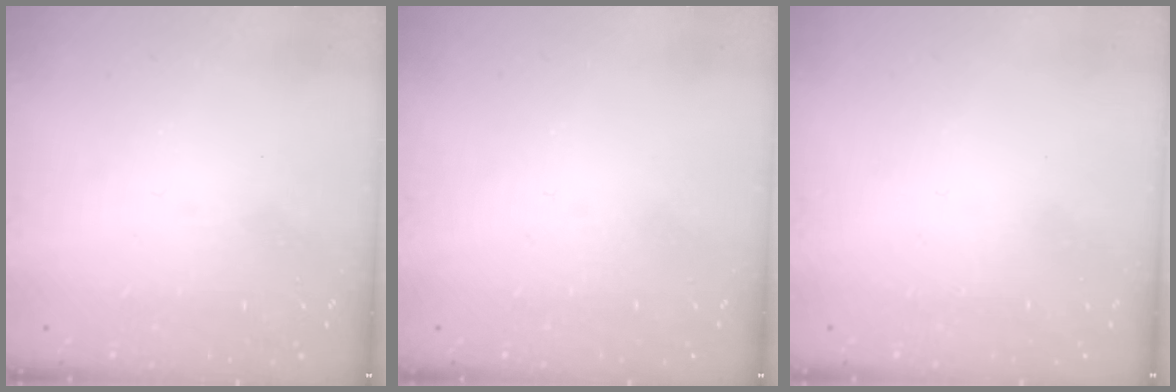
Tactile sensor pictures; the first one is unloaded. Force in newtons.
{"total": 0.0}
{"total": 1.6, "press": 1.6, "slide": 0.1}